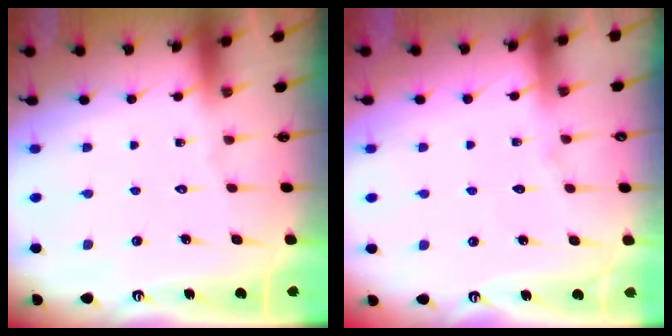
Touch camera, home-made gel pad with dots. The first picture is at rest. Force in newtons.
{"total": 4.1, "press": 4.0, "slide": 0.6}